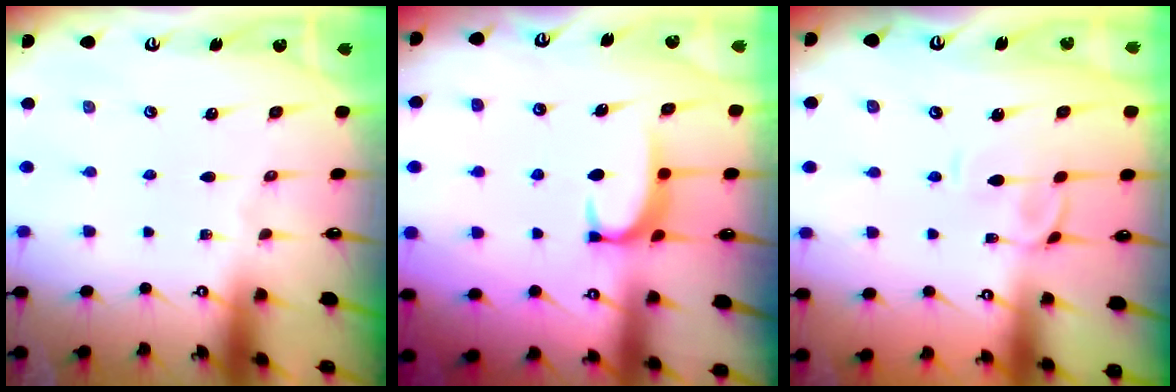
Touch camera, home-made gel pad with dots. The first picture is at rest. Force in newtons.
{"total": 1.6, "press": 1.6, "slide": 0.5}
{"total": 2.5, "press": 2.4, "slide": 0.8}